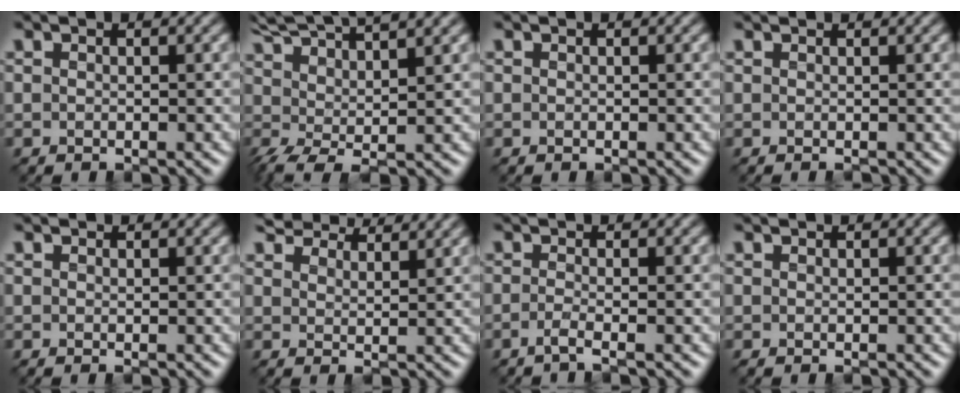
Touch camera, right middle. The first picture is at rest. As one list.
[{"total": 7.9, "force": [4.7, 2.1, 6.0], "torque": [-0.111, 0.021, 0.084]}, {"total": 0.0}, {"total": 1.2, "force": [0.8, 0.3, 0.8], "torque": [-0.009, -0.003, 0.008]}, {"total": 0.9, "force": [0.8, 0.1, 0.3], "torque": [-0.008, -0.004, 0.009]}, {"total": 6.9, "force": [6.4, 1.5, 2.3], "torque": [-0.049, 0.001, 0.094]}, {"total": 1.8, "force": [-0.8, 0.5, 1.6], "torque": [-0.021, -0.008, -0.025]}, {"total": 0.6, "force": [0.4, 0.0, 0.4], "torque": [-0.008, 0.002, 0.007]}]